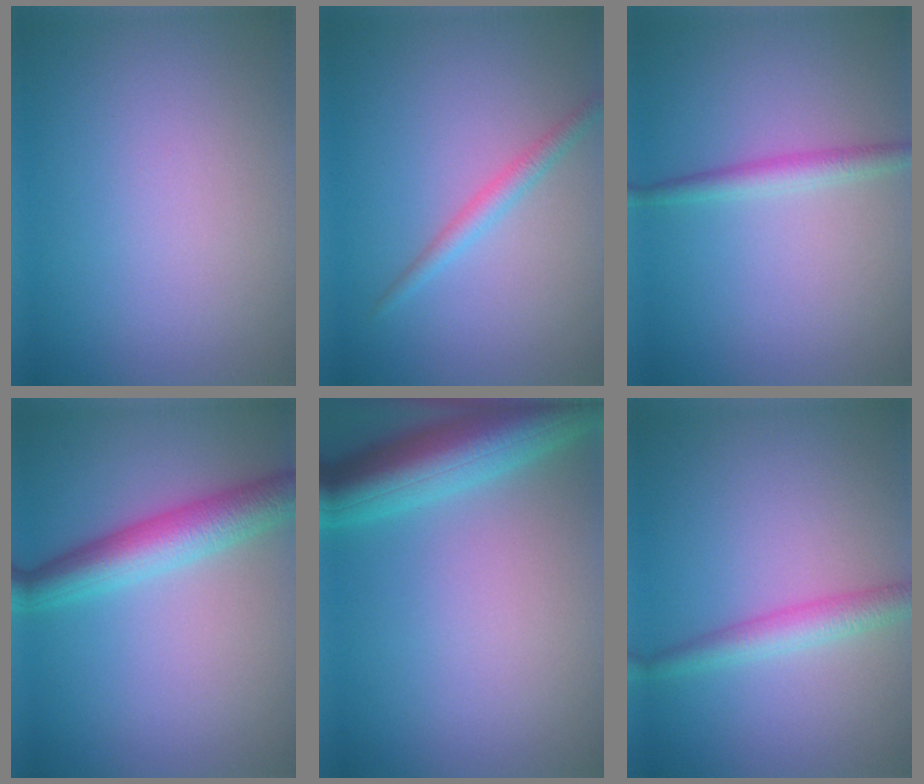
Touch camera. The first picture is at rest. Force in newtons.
{"total": 1.7, "press": 1.7, "slide": 0.1}
{"total": 2.0, "press": 2.0, "slide": 0.0}
{"total": 5.0, "press": 5.0, "slide": 0.0}
{"total": 7.9, "press": 7.9, "slide": 0.4}
{"total": 2.7, "press": 2.7, "slide": 0.1}